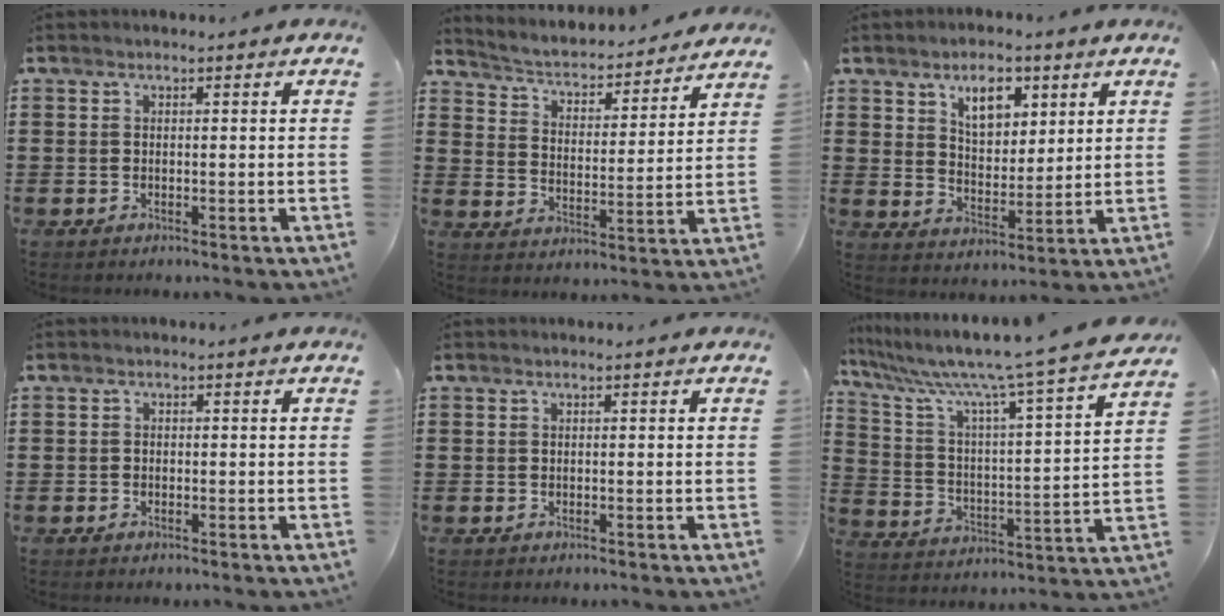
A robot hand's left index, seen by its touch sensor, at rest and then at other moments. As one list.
[{"total": 3.2, "force": [3.1, 0.4, 0.7], "torque": [-0.035, -0.031, 0.043]}, {"total": 6.9, "force": [4.2, 3.6, 4.0], "torque": [-0.063, -0.003, 0.070]}, {"total": 0.7, "force": [-0.5, 0.4, 0.2], "torque": [-0.007, -0.001, -0.009]}, {"total": 0.0}, {"total": 9.3, "force": [8.0, -0.6, 4.8], "torque": [-0.130, -0.066, 0.120]}]